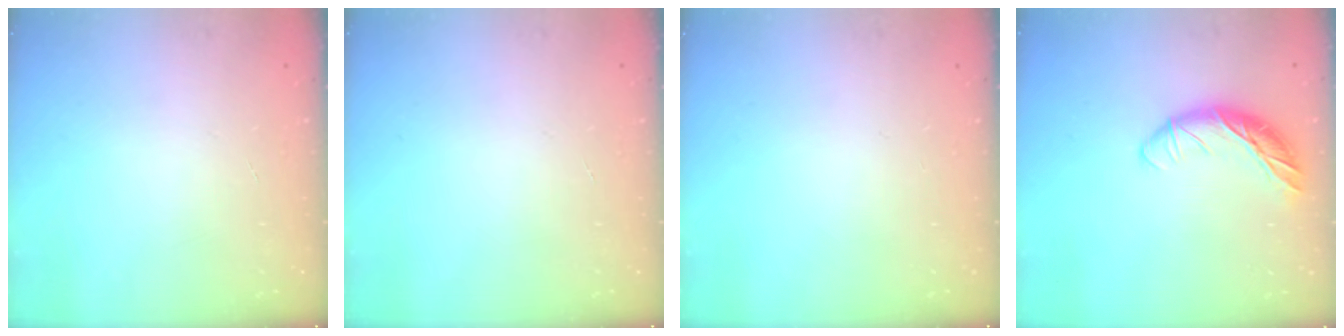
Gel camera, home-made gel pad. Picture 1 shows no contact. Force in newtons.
{"total": 0.0}
{"total": 0.0}
{"total": 12.2, "press": 12.1, "slide": 1.9}